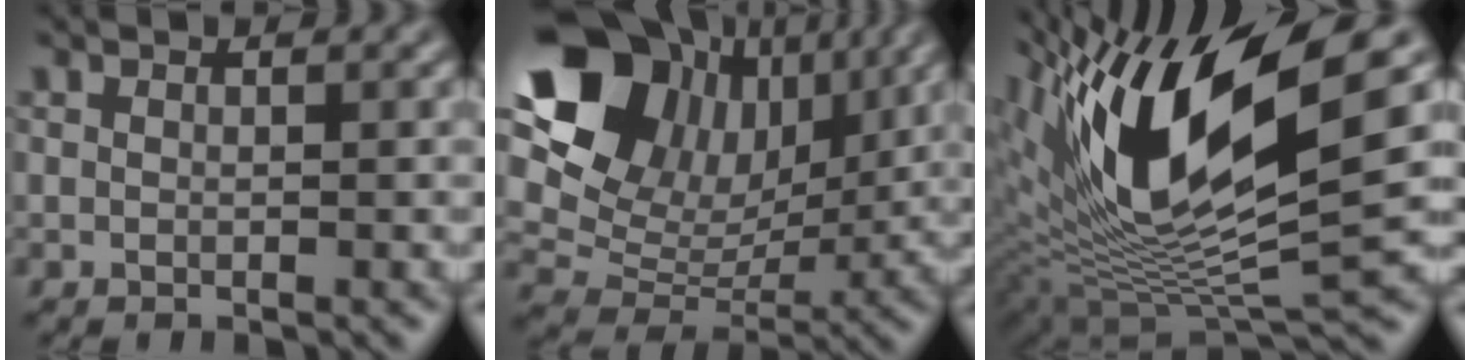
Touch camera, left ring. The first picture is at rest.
{"total": 12.8, "force": [5.5, 9.3, 6.9], "torque": [-0.163, 0.033, 0.112]}
{"total": 12.5, "force": [3.9, 3.9, 11.2], "torque": [-0.222, 0.001, 0.079]}